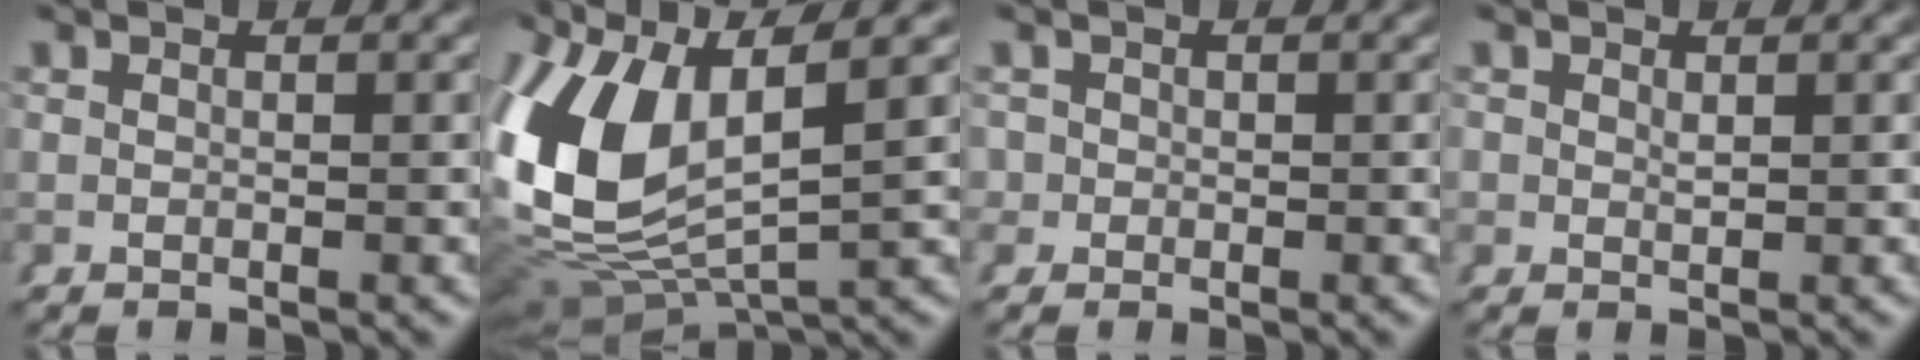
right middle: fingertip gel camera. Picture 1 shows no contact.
{"total": 11.5, "force": [0.3, 7.3, 8.9], "torque": [-0.199, -0.021, 0.026]}
{"total": 0.9, "force": [-0.3, 0.8, -0.3], "torque": [0.009, -0.005, -0.005]}
{"total": 1.0, "force": [0.5, 0.8, 0.4], "torque": [-0.010, -0.007, 0.015]}